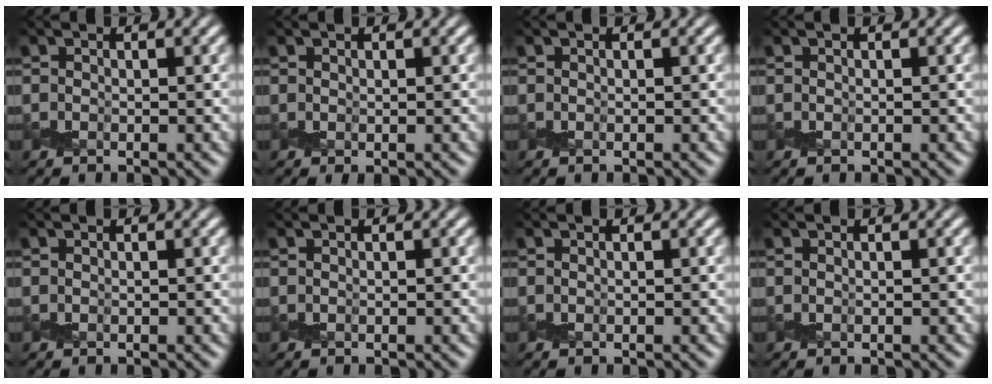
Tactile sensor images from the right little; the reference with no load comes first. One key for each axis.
{"total": 0.6, "fx": 0.3, "fy": 0.2, "fz": 0.5, "tx": -0.011, "ty": -0.003, "tz": 0.008}
{"total": 0.0}
{"total": 0.0}
{"total": 0.0}
{"total": 0.0}
{"total": 0.0}
{"total": 0.0}